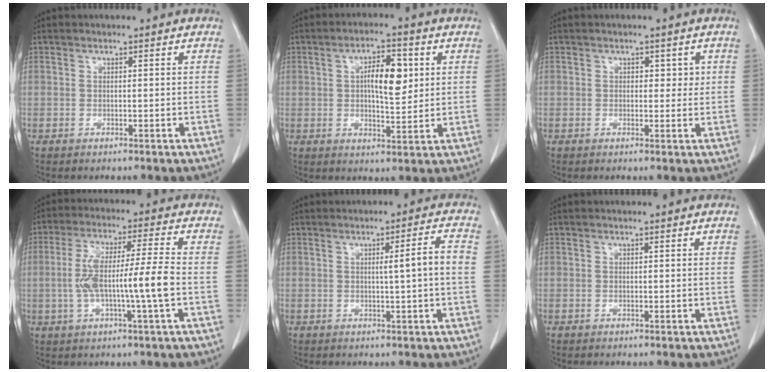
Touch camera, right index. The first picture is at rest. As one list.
[{"total": 7.5, "force": [1.6, 2.6, 6.8], "torque": [-0.114, 0.008, 0.026]}, {"total": 2.2, "force": [0.6, 1.5, 1.5], "torque": [-0.011, 0.002, 0.004]}, {"total": 10.5, "force": [-1.7, -0.1, 10.4], "torque": [-0.201, 0.010, -0.034]}, {"total": 4.2, "force": [0.0, -0.7, 4.2], "torque": [-0.063, 0.004, 0.002]}, {"total": 0.0}]